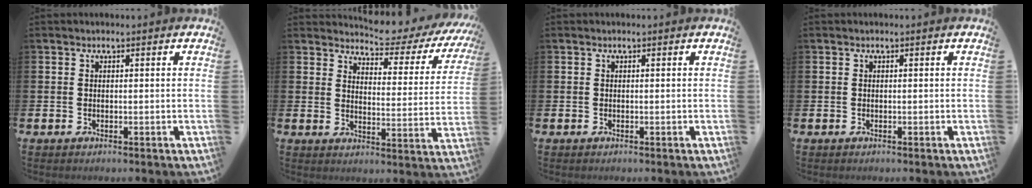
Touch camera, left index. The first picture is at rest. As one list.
[{"total": 4.6, "force": [4.3, 1.2, 1.2], "torque": [-0.028, -0.041, 0.064]}, {"total": 0.0}, {"total": 0.0}]